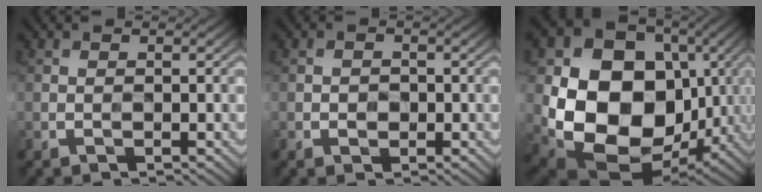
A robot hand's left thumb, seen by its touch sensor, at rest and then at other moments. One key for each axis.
{"total": 1.3, "fx": -0.7, "fy": 1.0, "fz": 0.1, "tx": 0.001, "ty": 0.000, "tz": -0.014}
{"total": 16.2, "fx": -0.5, "fy": 13.0, "fz": 9.7, "tx": -0.200, "ty": -0.038, "tz": -0.001}